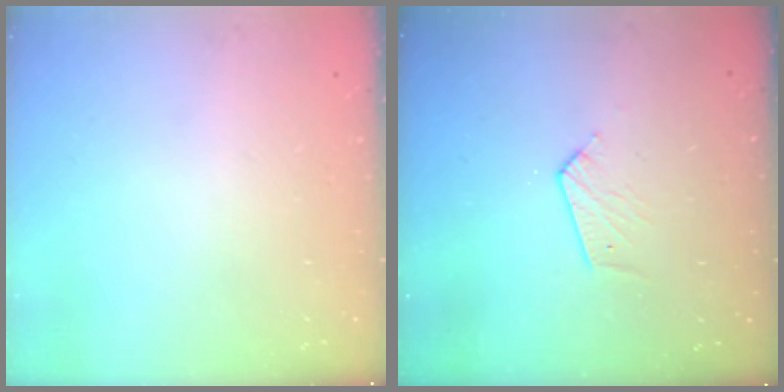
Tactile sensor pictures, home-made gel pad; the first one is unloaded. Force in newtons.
{"total": 3.7, "press": 3.6, "slide": 0.3}